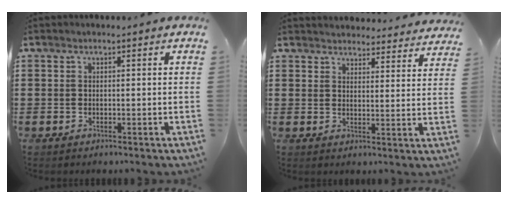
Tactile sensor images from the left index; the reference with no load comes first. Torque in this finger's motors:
{"motor_torque": [1.35, -0.79, 0.49, 0.05]}